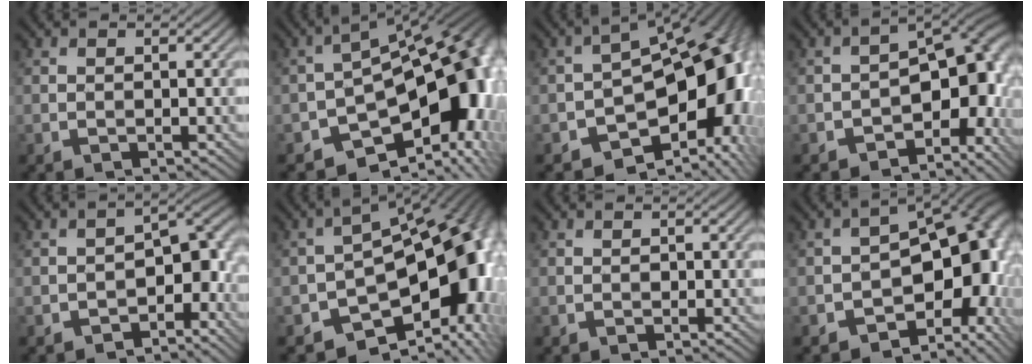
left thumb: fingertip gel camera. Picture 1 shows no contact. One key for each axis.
{"total": 14.9, "fx": -6.2, "fy": 8.7, "fz": 10.4, "tx": -0.129, "ty": -0.024, "tz": -0.099}
{"total": 16.0, "fx": -4.7, "fy": 9.7, "fz": 11.8, "tx": -0.145, "ty": -0.021, "tz": -0.072}
{"total": 12.2, "fx": -4.4, "fy": 7.0, "fz": 8.9, "tx": -0.088, "ty": -0.007, "tz": -0.078}
{"total": 7.3, "fx": -3.7, "fy": 4.0, "fz": 4.8, "tx": -0.048, "ty": 0.004, "tz": -0.065}
{"total": 14.7, "fx": -5.4, "fy": 8.6, "fz": 10.5, "tx": -0.129, "ty": -0.021, "tz": -0.093}
{"total": 0.5, "fx": 0.0, "fy": 0.4, "fz": 0.2, "tx": -0.001, "ty": -0.004, "tz": -0.002}
{"total": 15.8, "fx": -4.0, "fy": 9.7, "fz": 11.9, "tx": -0.134, "ty": -0.023, "tz": -0.046}